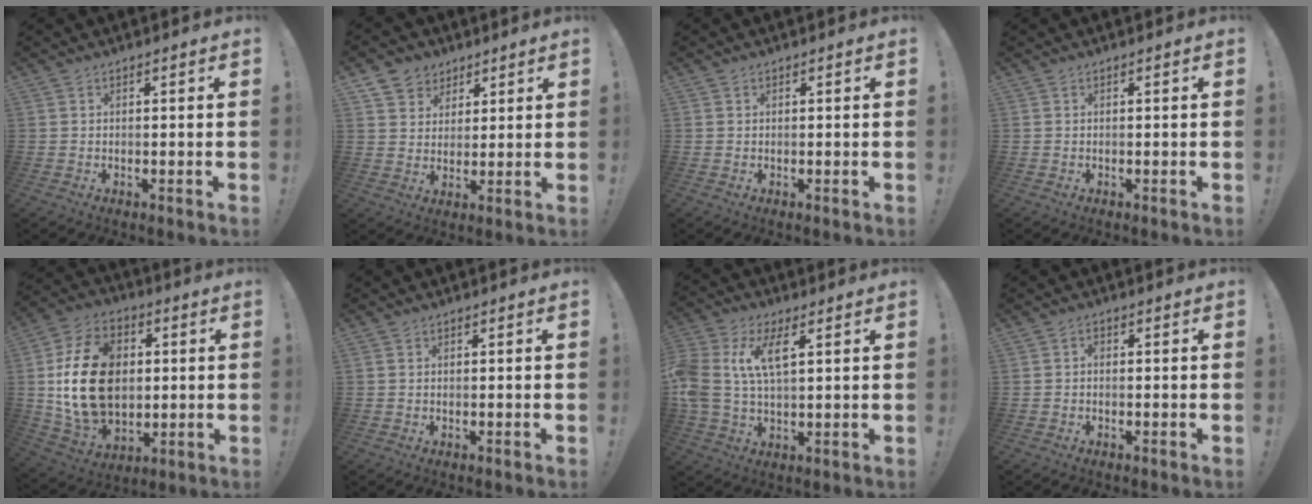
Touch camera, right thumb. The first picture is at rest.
{"total": 6.7, "force": [3.8, 5.5, 0.5], "torque": [-0.004, -0.033, 0.074]}
{"total": 0.5, "force": [0.3, 0.4, 0.0], "torque": [0.002, 0.000, 0.006]}
{"total": 0.0}
{"total": 22.3, "force": [1.3, 16.4, 15.1], "torque": [-0.268, 0.008, 0.034]}
{"total": 0.0}
{"total": 11.5, "force": [3.9, 5.8, 9.1], "torque": [-0.197, -0.006, 0.069]}
{"total": 0.8, "force": [-0.4, 0.6, 0.5], "torque": [-0.012, 0.004, -0.008]}